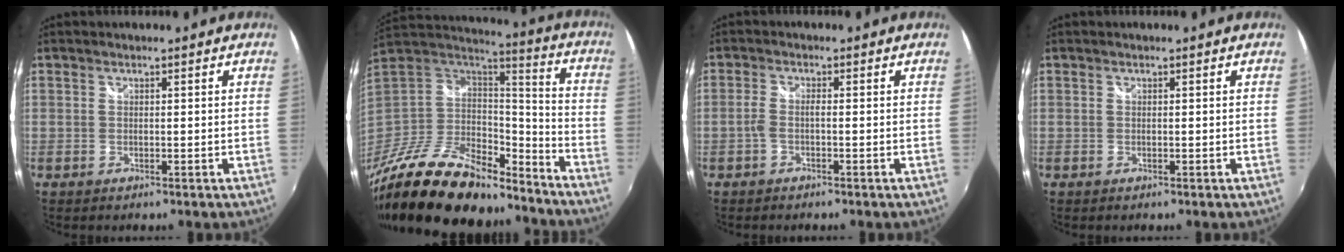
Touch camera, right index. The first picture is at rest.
{"total": 27.2, "force": [-19.7, 11.3, 15.0], "torque": [-0.306, -0.012, -0.321]}
{"total": 2.0, "force": [-1.0, 0.3, 1.7], "torque": [-0.038, 0.002, -0.021]}
{"total": 0.0}